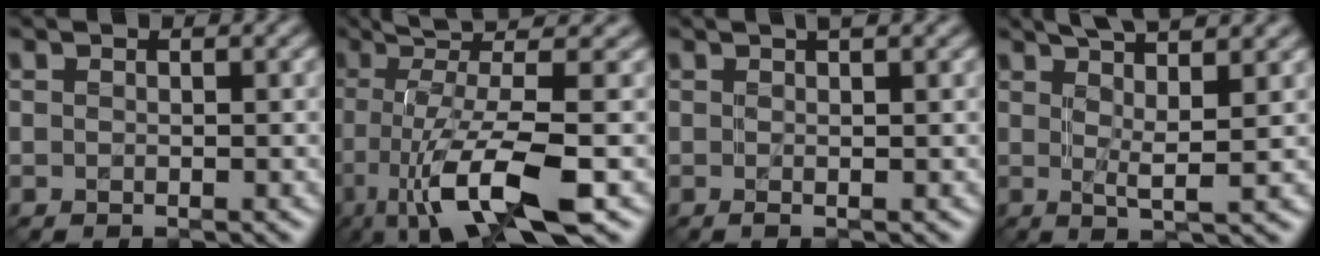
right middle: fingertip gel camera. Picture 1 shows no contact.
{"total": 10.0, "force": [-2.7, 2.4, 9.3], "torque": [-0.152, 0.008, -0.056]}
{"total": 2.4, "force": [0.6, 0.7, 2.3], "torque": [-0.028, 0.002, -0.003]}
{"total": 6.3, "force": [3.1, 1.1, 5.3], "torque": [-0.076, 0.007, 0.044]}